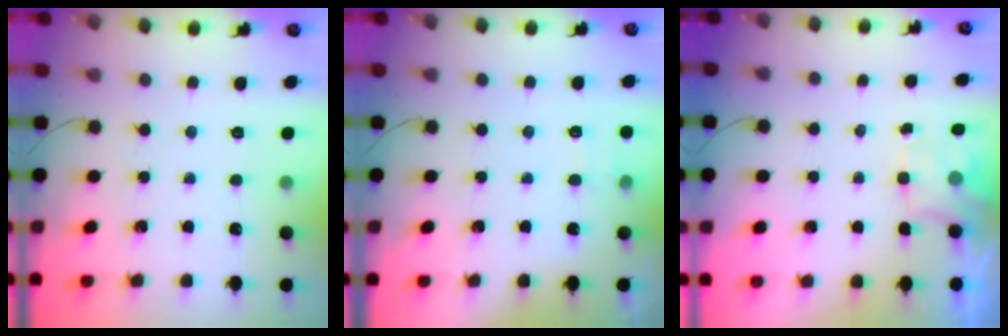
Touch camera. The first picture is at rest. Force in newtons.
{"total": 7.2, "press": 7.0, "slide": 1.8}
{"total": 1.5, "press": 1.3, "slide": 0.8}